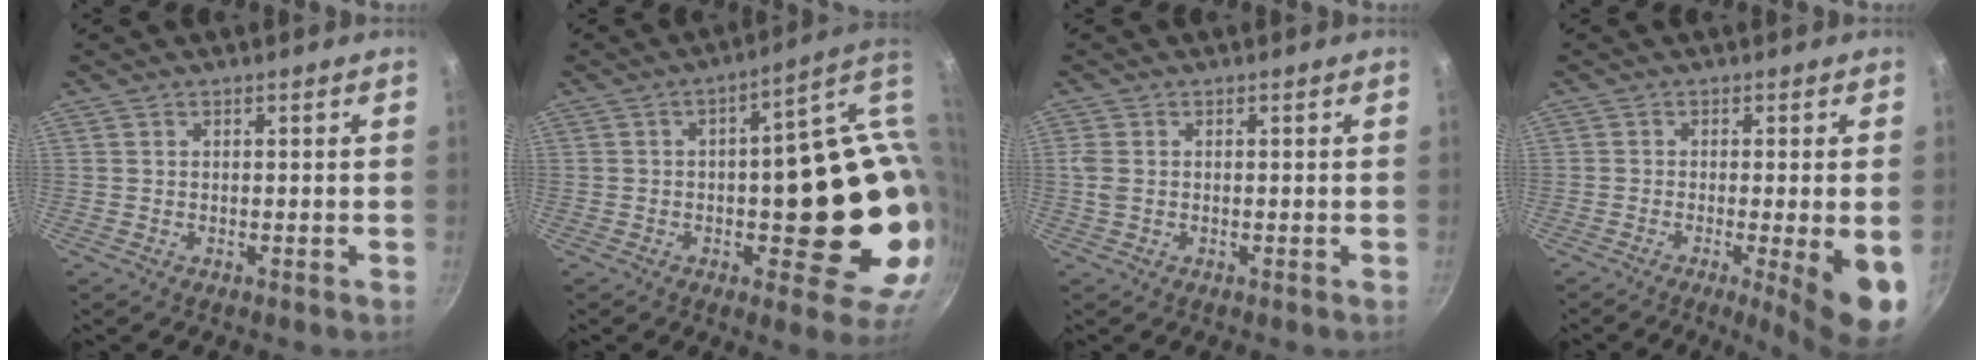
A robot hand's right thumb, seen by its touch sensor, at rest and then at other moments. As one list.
[{"total": 22.1, "force": [0.6, 8.8, 20.2], "torque": [-0.206, -0.003, 0.016]}, {"total": 2.1, "force": [0.1, 1.4, 1.5], "torque": [-0.035, 0.001, 0.001]}, {"total": 9.6, "force": [-2.6, 1.1, 9.1], "torque": [-0.123, -0.004, -0.032]}]